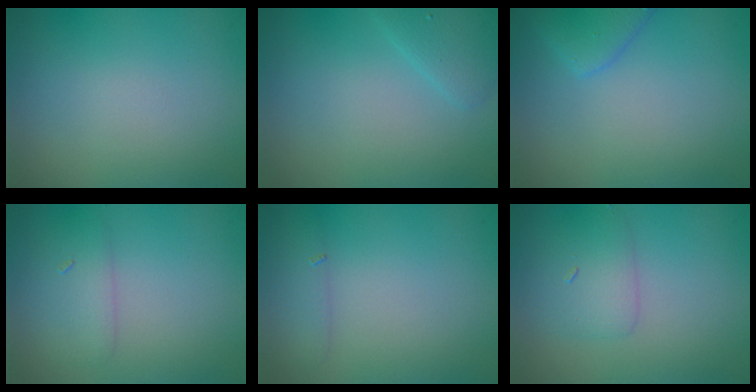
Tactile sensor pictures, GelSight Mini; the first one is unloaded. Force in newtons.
{"total": 1.8, "press": 1.8, "slide": 0.1}
{"total": 2.6, "press": 2.6, "slide": 0.2}
{"total": 2.1, "press": 2.1, "slide": 0.1}
{"total": 1.4, "press": 1.4, "slide": 0.1}
{"total": 2.3, "press": 2.3, "slide": 0.1}